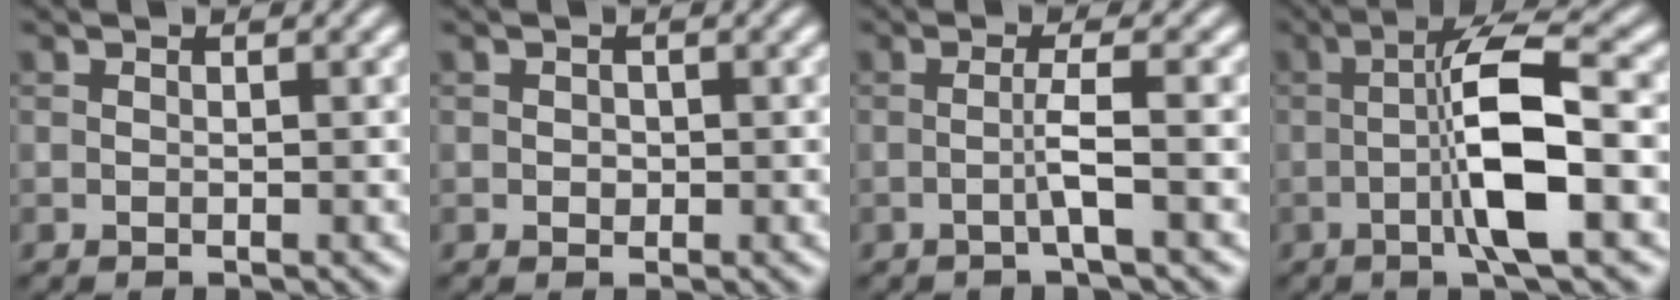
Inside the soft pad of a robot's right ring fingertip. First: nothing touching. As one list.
[{"total": 0.7, "force": [0.0, 0.6, 0.2], "torque": [-0.001, -0.004, -0.001]}, {"total": 2.3, "force": [-0.4, 0.1, 2.2], "torque": [-0.043, -0.002, -0.013]}, {"total": 7.3, "force": [-1.0, 1.4, 7.1], "torque": [-0.124, 0.013, -0.024]}]